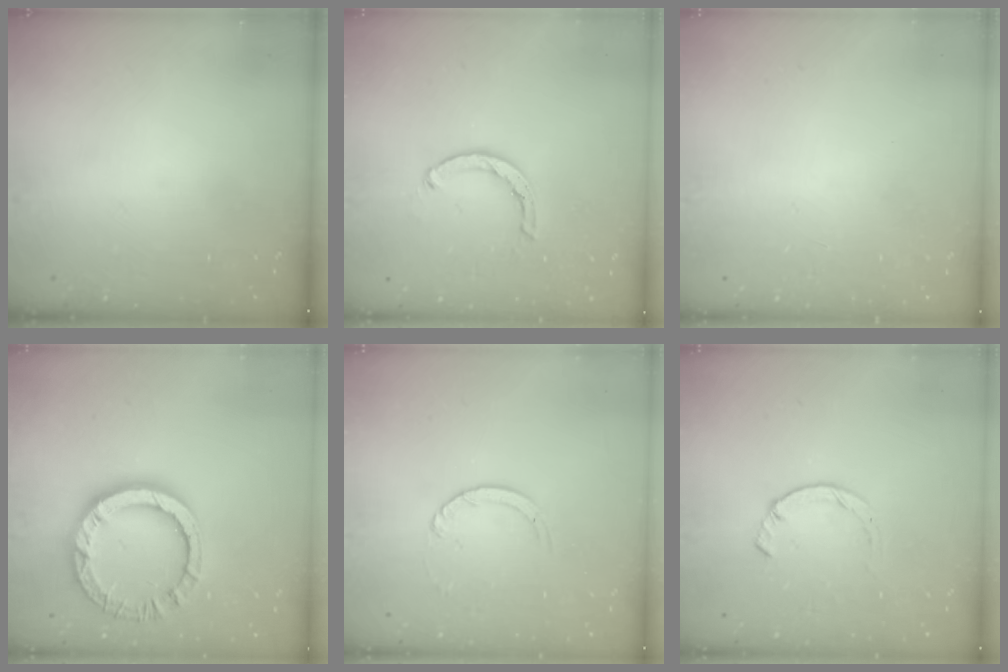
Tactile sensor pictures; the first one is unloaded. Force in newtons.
{"total": 3.7, "press": 3.6, "slide": 0.6}
{"total": 2.6, "press": 2.6, "slide": 0.2}
{"total": 13.5, "press": 13.5, "slide": 1.1}
{"total": 2.4, "press": 2.4, "slide": 0.2}
{"total": 3.0, "press": 3.0, "slide": 0.4}